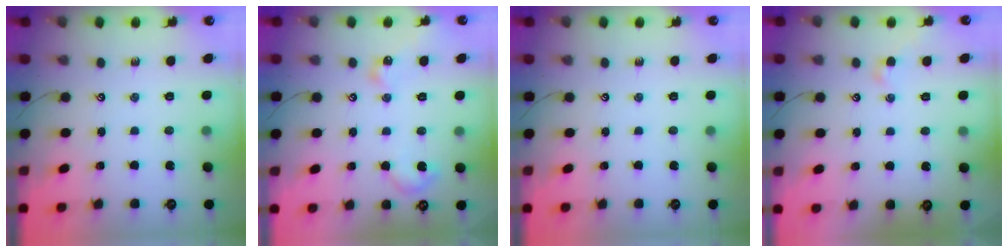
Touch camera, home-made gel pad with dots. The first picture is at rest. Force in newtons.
{"total": 8.0, "press": 8.0, "slide": 0.1}
{"total": 0.0}
{"total": 0.8, "press": 0.7, "slide": 0.5}